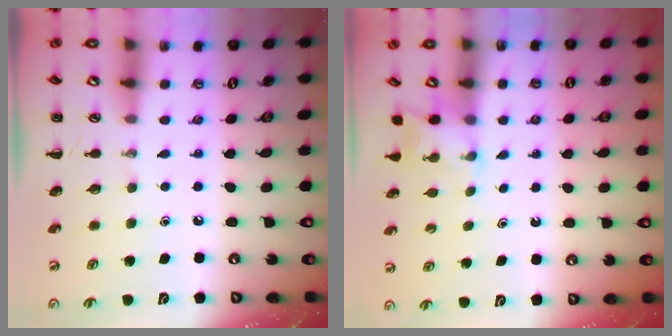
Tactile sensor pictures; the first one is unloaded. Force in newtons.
{"total": 2.6, "press": 2.5, "slide": 0.9}